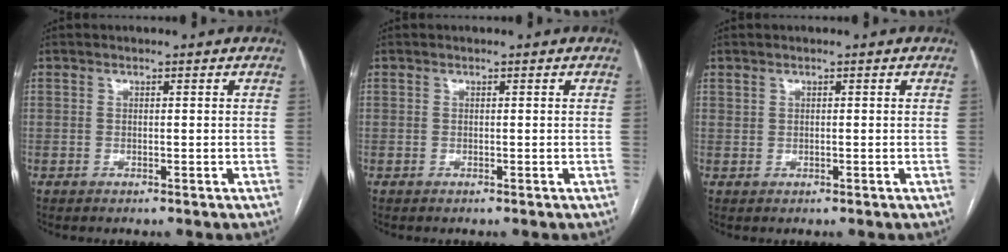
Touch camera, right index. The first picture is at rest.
{"total": 0.0}
{"total": 0.6, "force": [0.4, 0.3, 0.3], "torque": [-0.006, 0.002, 0.009]}